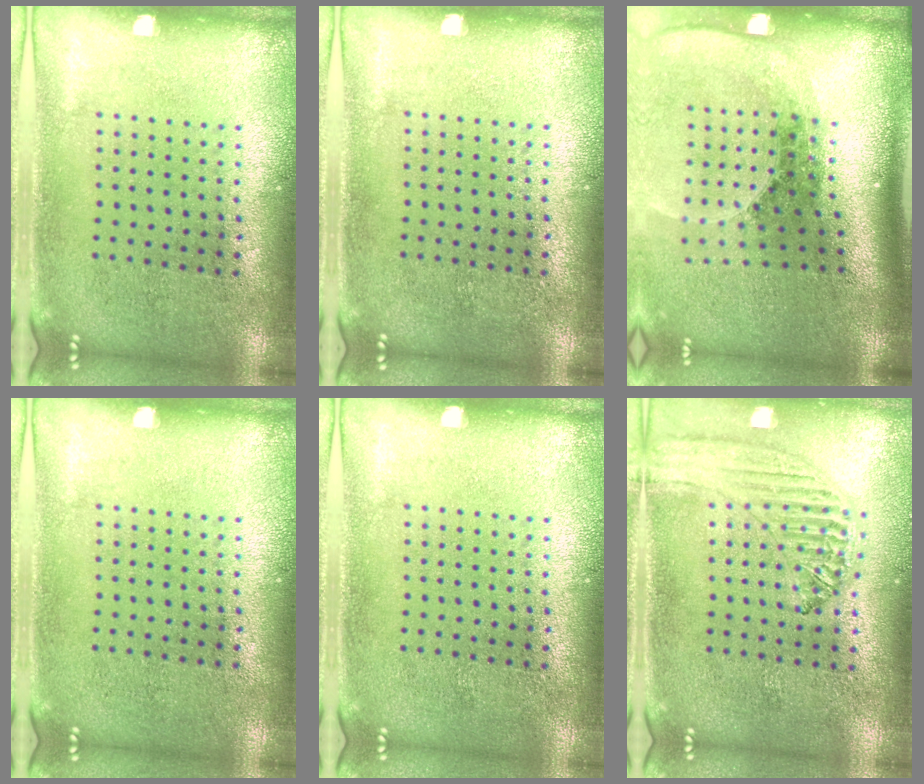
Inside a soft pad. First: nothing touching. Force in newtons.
{"total": 0.0}
{"total": 2.7, "press": 1.9, "slide": 2.0}
{"total": 0.0}
{"total": 0.0}
{"total": 1.3, "press": 1.3, "slide": 0.2}